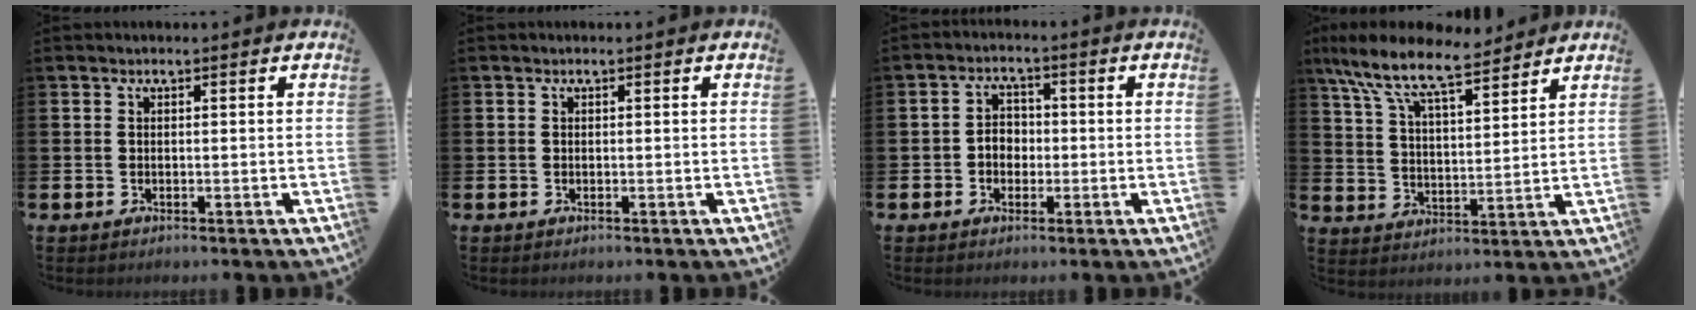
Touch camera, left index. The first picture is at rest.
{"total": 0.0}
{"total": 3.0, "force": [-0.6, 2.5, 1.5], "torque": [-0.025, 0.006, -0.017]}
{"total": 10.1, "force": [8.6, 2.5, 4.7], "torque": [-0.130, -0.043, 0.151]}